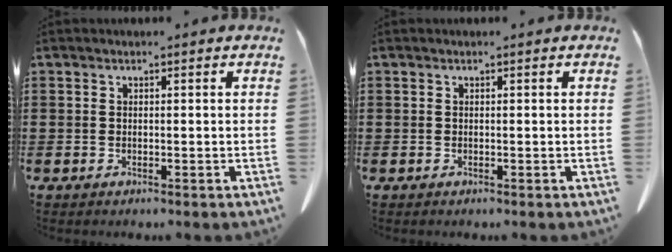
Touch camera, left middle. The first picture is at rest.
{"total": 0.0}